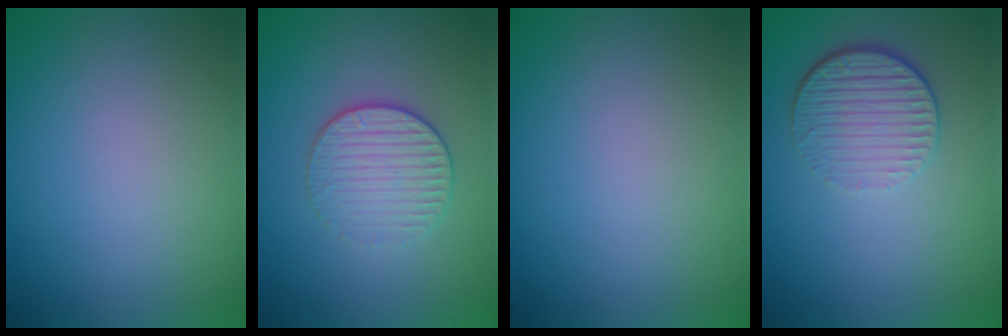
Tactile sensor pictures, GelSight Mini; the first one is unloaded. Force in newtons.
{"total": 3.1, "press": 2.8, "slide": 1.2}
{"total": 0.0}
{"total": 4.2, "press": 3.0, "slide": 3.0}